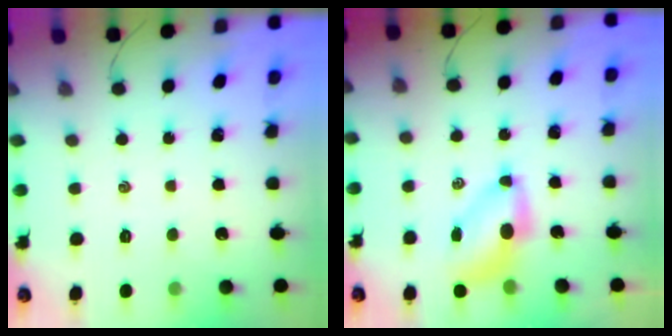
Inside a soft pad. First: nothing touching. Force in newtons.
{"total": 6.5, "press": 6.4, "slide": 1.1}